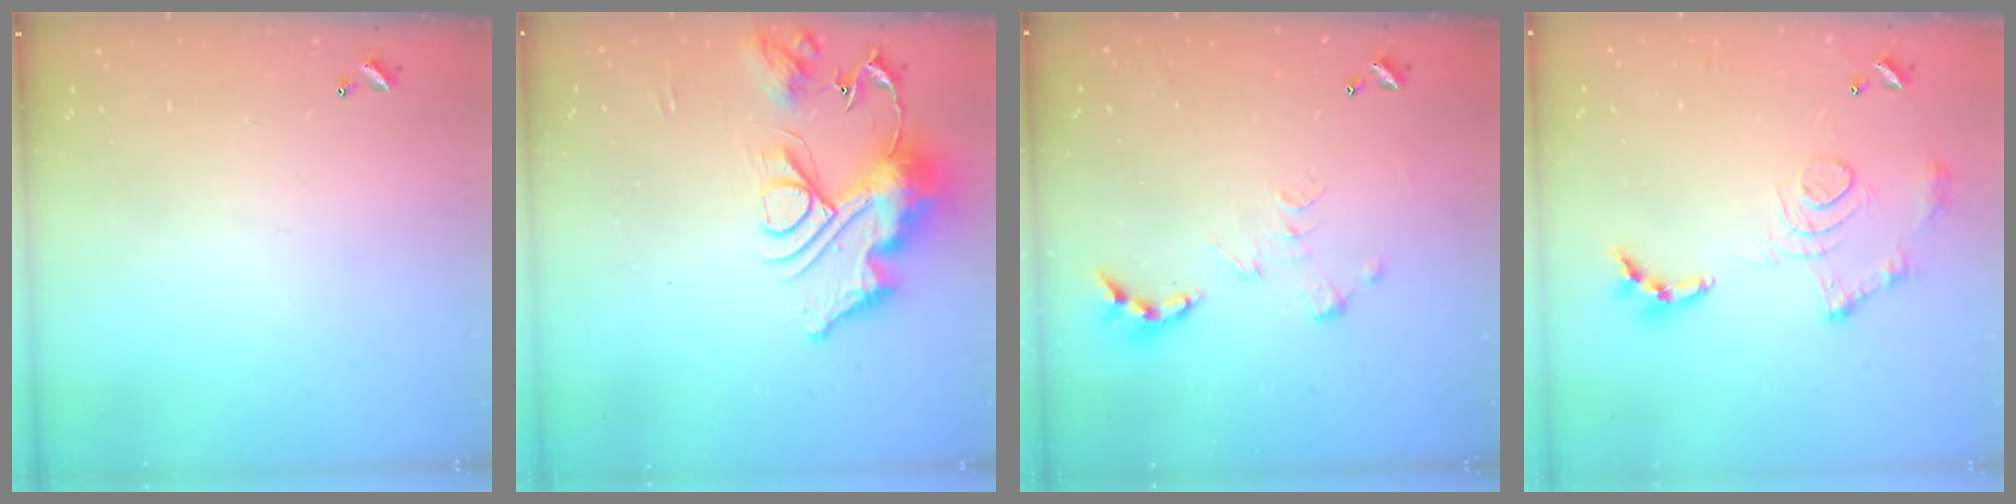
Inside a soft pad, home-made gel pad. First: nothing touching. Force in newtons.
{"total": 17.1, "press": 17.1, "slide": 1.7}
{"total": 0.0}
{"total": 12.5, "press": 12.5, "slide": 1.1}